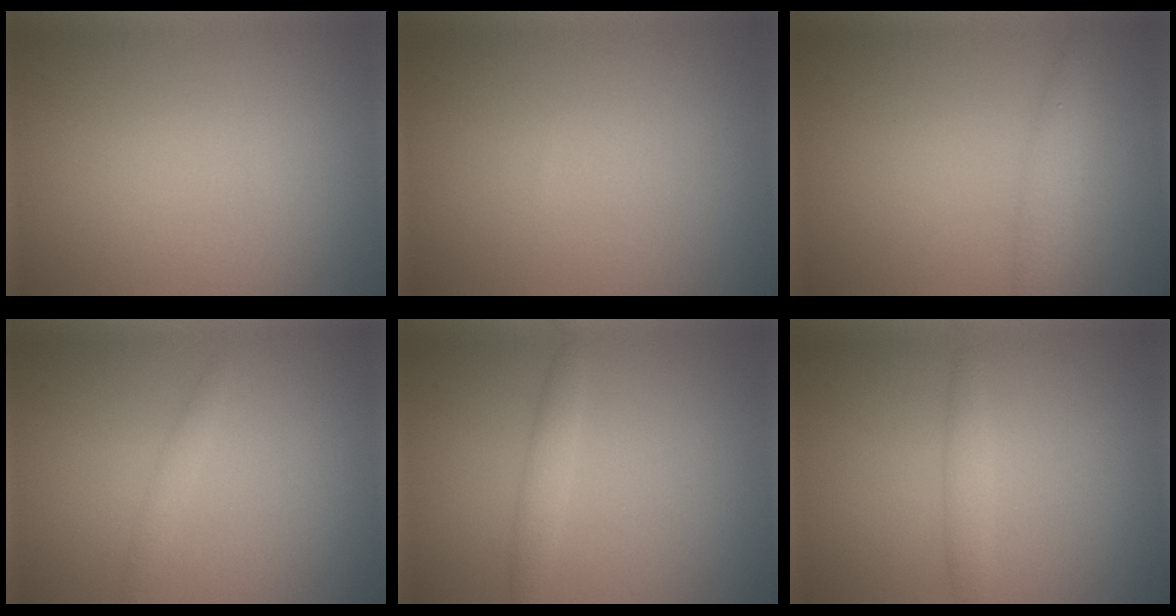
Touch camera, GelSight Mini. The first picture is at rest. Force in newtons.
{"total": 0.0}
{"total": 1.9, "press": 1.9, "slide": 0.1}
{"total": 1.1, "press": 1.1, "slide": 0.0}
{"total": 1.8, "press": 1.8, "slide": 0.1}
{"total": 1.6, "press": 1.6, "slide": 0.0}